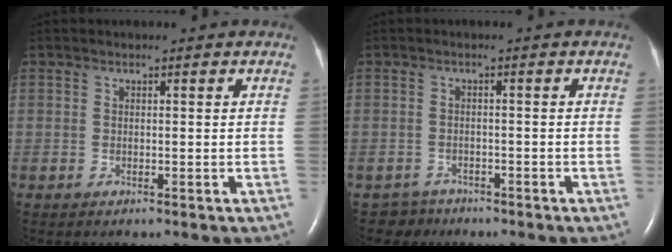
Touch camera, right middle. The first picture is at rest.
{"total": 2.5, "force": [-1.9, 1.2, -1.0], "torque": [0.011, 0.003, -0.032]}